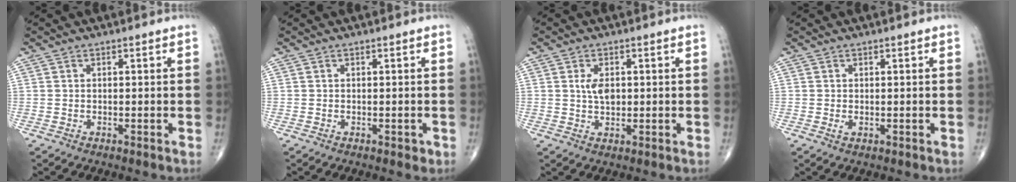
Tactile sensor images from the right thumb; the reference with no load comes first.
{"total": 0.8, "force": [-0.2, 0.5, 0.6], "torque": [-0.003, 0.000, -0.002]}
{"total": 3.6, "force": [0.6, 2.1, 2.8], "torque": [-0.045, -0.003, 0.011]}
{"total": 0.8, "force": [0.0, 0.5, 0.6], "torque": [-0.010, -0.001, 0.000]}